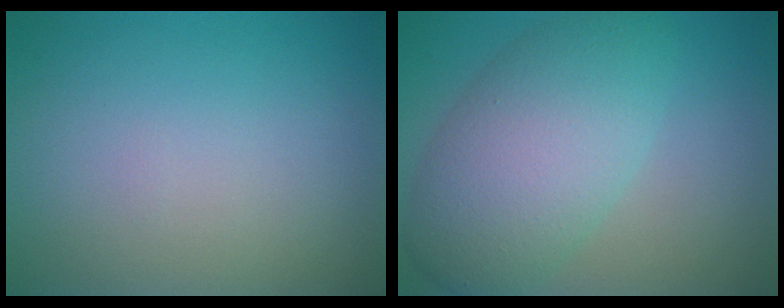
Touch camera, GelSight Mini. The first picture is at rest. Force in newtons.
{"total": 7.7, "press": 7.7, "slide": 0.3}